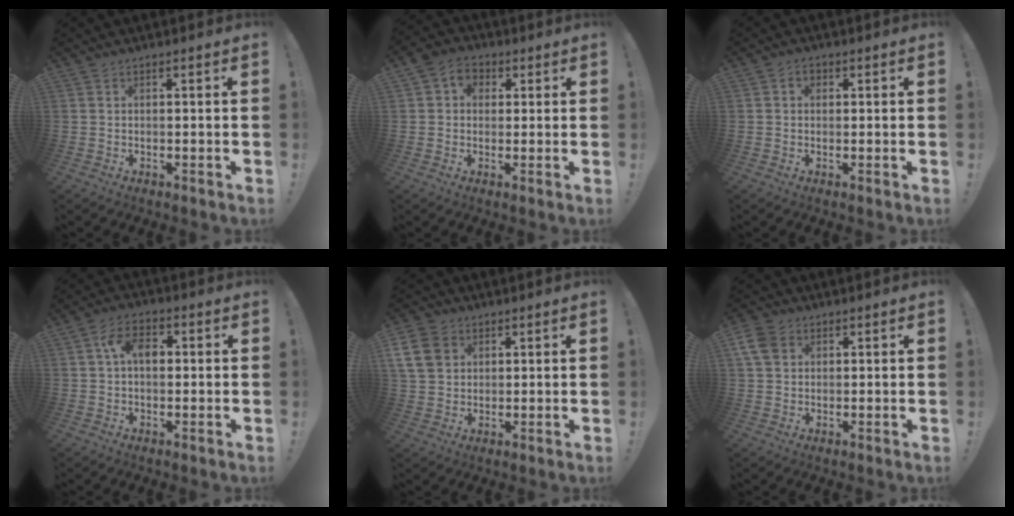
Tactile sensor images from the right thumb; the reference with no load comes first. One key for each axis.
{"total": 6.4, "fx": 1.5, "fy": 5.6, "fz": 2.7, "tx": -0.040, "ty": 0.004, "tz": 0.030}
{"total": 2.1, "fx": 0.3, "fy": 1.7, "fz": 1.2, "tx": -0.015, "ty": 0.001, "tz": 0.004}
{"total": 7.4, "fx": 1.4, "fy": 4.6, "fz": 5.6, "tx": -0.108, "ty": 0.011, "tz": 0.025}
{"total": 10.7, "fx": 3.7, "fy": 8.6, "fz": 5.1, "tx": -0.099, "ty": -0.016, "tz": 0.076}
{"total": 7.3, "fx": 2.8, "fy": 5.6, "fz": 3.7, "tx": -0.071, "ty": -0.001, "tz": 0.059}